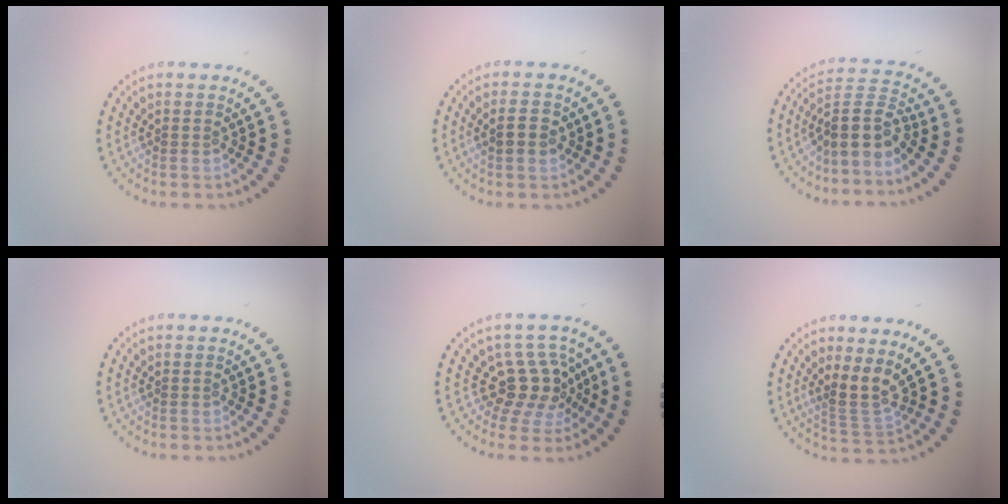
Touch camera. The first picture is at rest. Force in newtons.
{"total": 2.2, "press": 2.2, "slide": 0.1}
{"total": 3.8, "press": 3.0, "slide": 2.4}
{"total": 0.0}
{"total": 3.7, "press": 2.9, "slide": 2.3}
{"total": 3.0, "press": 2.3, "slide": 1.9}